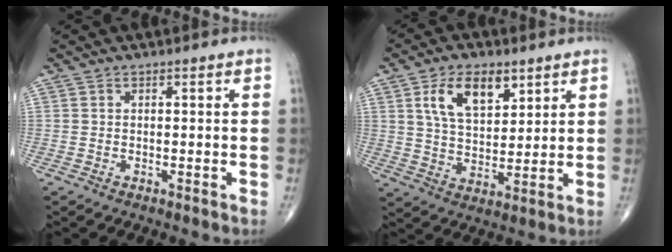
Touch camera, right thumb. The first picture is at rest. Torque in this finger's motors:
{"motor_torque": [-0.10, 0.18, 0.61, 0.47, 0.06]}